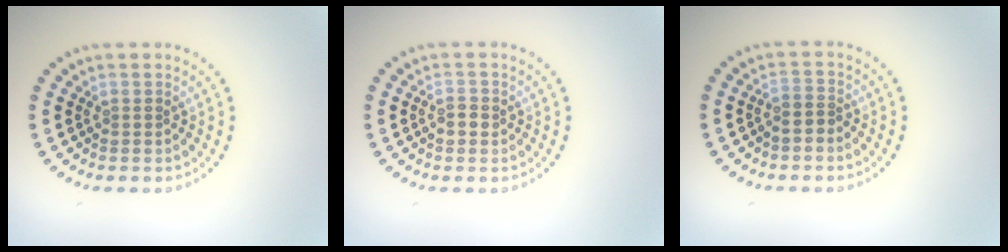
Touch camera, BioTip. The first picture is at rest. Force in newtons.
{"total": 1.3, "press": 1.3, "slide": 0.0}
{"total": 1.2, "press": 0.9, "slide": 0.8}